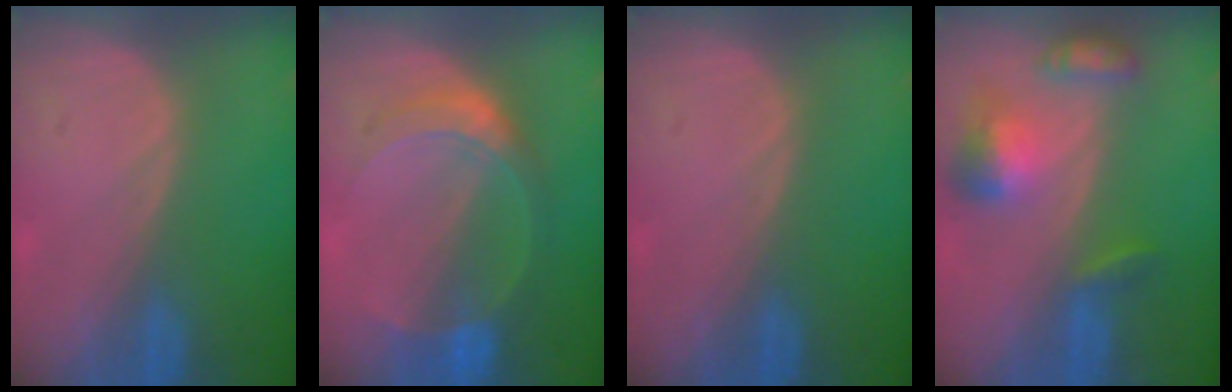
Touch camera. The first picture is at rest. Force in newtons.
{"total": 6.3, "press": 6.3, "slide": 0.1}
{"total": 0.0}
{"total": 7.0, "press": 6.5, "slide": 2.5}